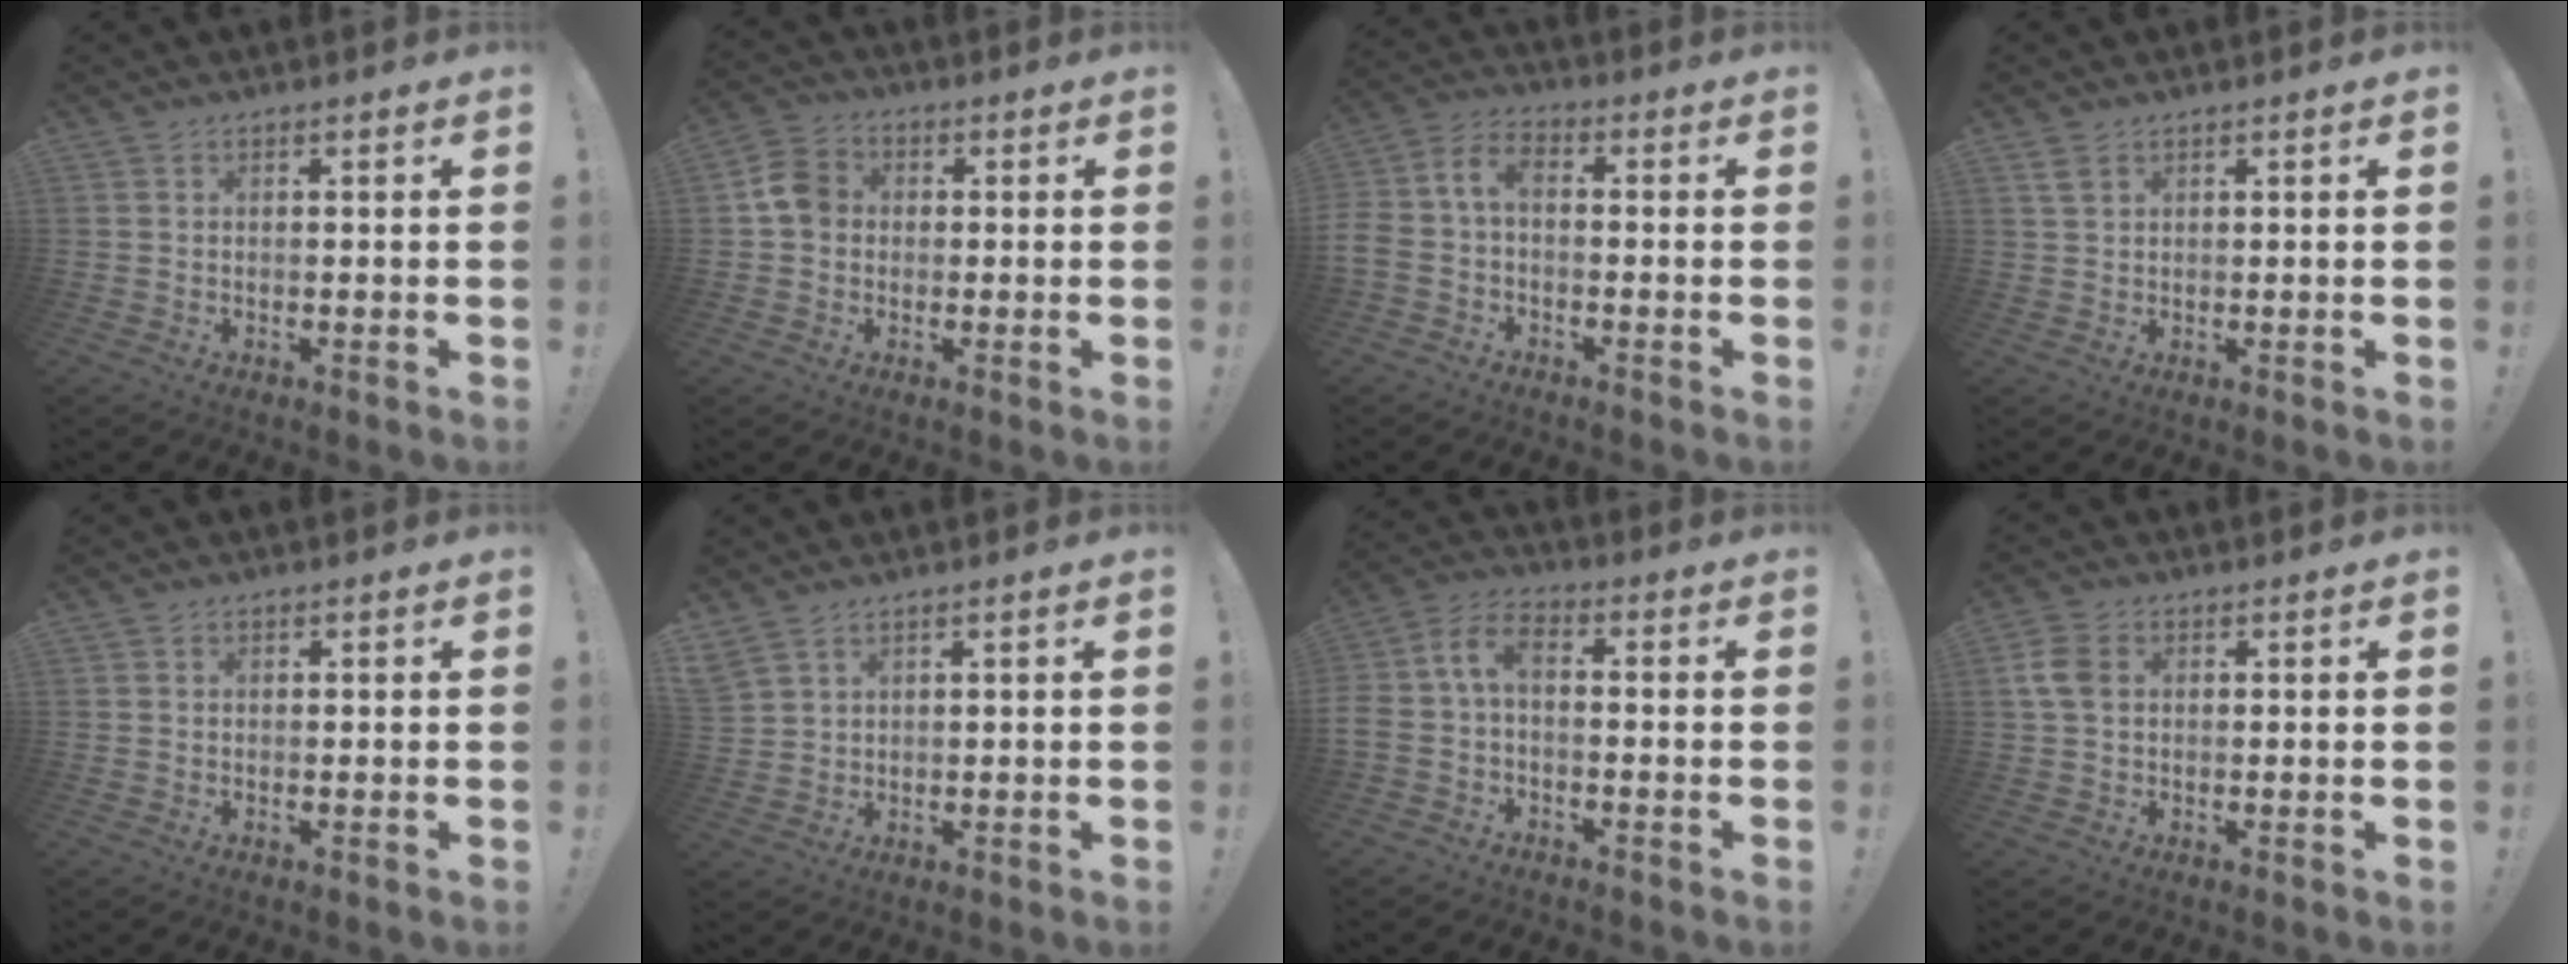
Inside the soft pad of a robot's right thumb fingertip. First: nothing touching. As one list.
[{"total": 7.2, "force": [0.3, 6.1, 3.9], "torque": [-0.061, 0.018, 0.008]}, {"total": 6.5, "force": [-1.0, 3.8, 5.1], "torque": [-0.123, 0.005, -0.020]}, {"total": 2.5, "force": [1.5, 1.2, 1.6], "torque": [-0.033, -0.001, 0.029]}, {"total": 0.0}, {"total": 3.6, "force": [2.9, 1.6, 1.4], "torque": [-0.032, -0.015, 0.059]}, {"total": 6.3, "force": [-0.7, 3.3, 5.3], "torque": [-0.129, 0.001, -0.015]}, {"total": 6.1, "force": [1.3, 4.3, 4.1], "torque": [-0.090, 0.007, 0.026]}]